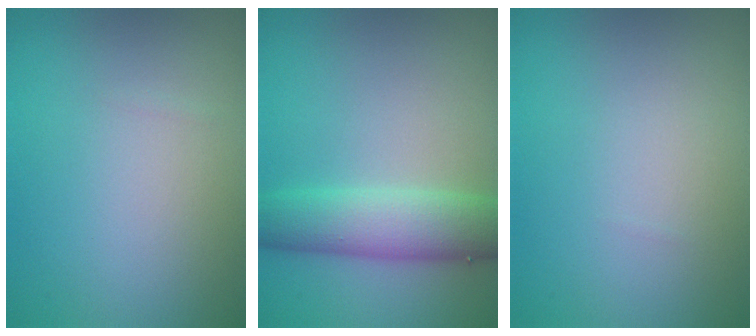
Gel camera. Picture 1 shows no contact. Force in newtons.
{"total": 5.5, "press": 5.5, "slide": 0.4}
{"total": 0.0}